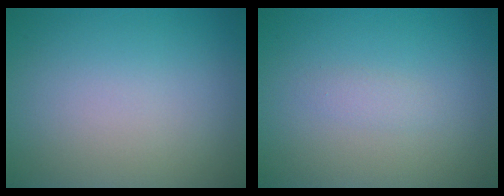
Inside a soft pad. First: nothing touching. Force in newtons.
{"total": 0.9, "press": 0.9, "slide": 0.0}